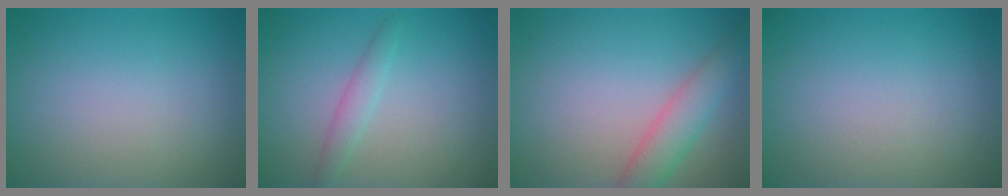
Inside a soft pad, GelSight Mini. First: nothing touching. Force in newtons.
{"total": 1.5, "press": 1.5, "slide": 0.1}
{"total": 3.3, "press": 3.3, "slide": 0.2}
{"total": 0.0}